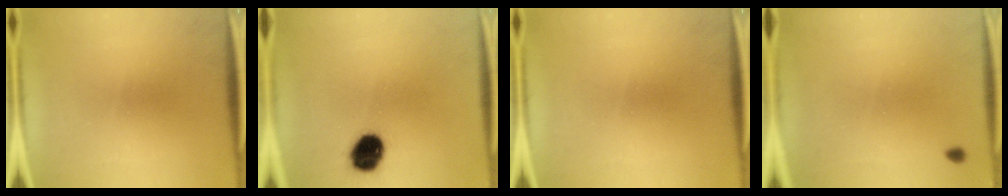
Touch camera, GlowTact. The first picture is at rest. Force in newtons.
{"total": 10.1}
{"total": 0.0}
{"total": 0.8}